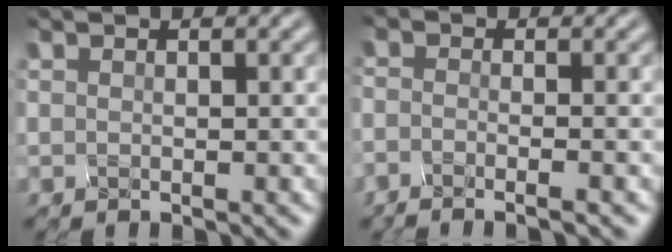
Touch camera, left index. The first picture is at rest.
{"total": 1.9, "force": [-1.7, 0.5, 0.8], "torque": [0.006, -0.004, -0.044]}